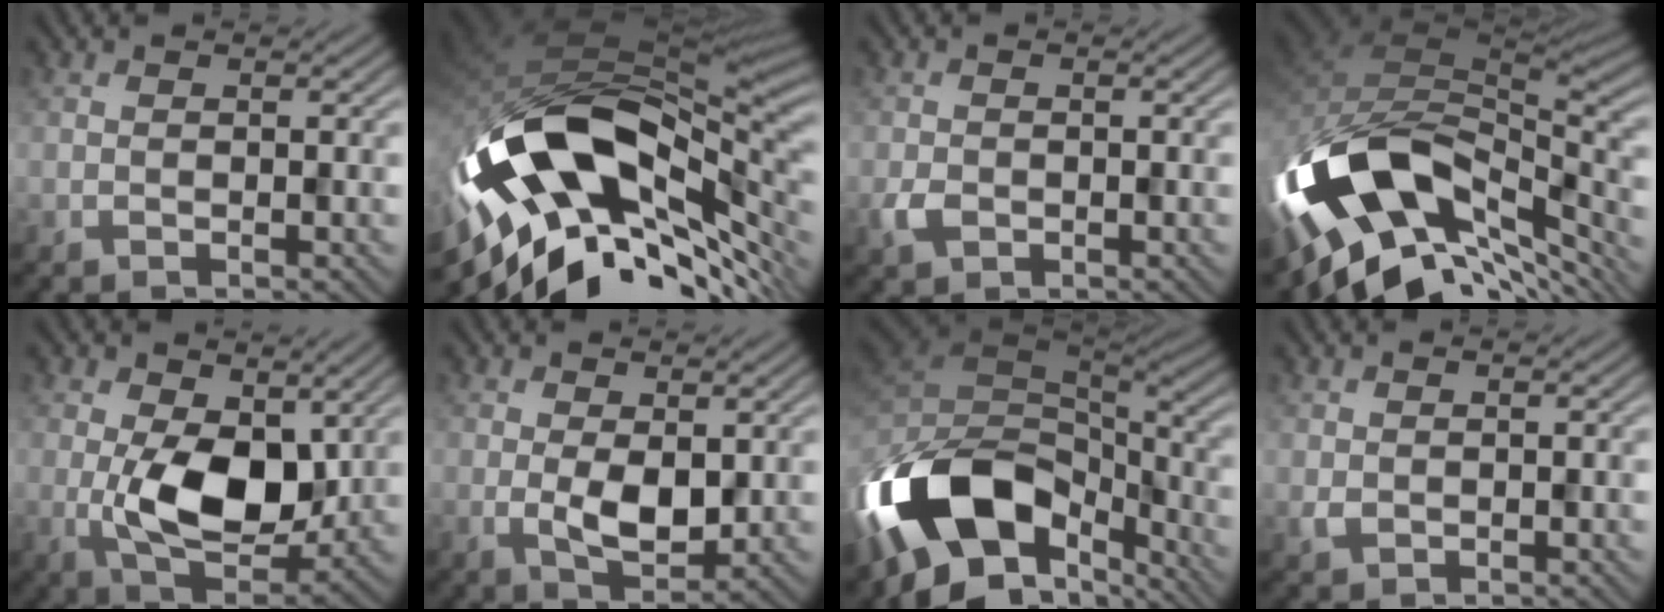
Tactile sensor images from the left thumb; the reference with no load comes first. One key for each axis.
{"total": 19.6, "fx": -5.6, "fy": 9.9, "fz": 15.9, "tx": -0.306, "ty": -0.025, "tz": -0.099}
{"total": 2.1, "fx": -0.8, "fy": 1.6, "fz": 1.1, "tx": -0.029, "ty": -0.007, "tz": -0.021}
{"total": 16.5, "fx": -6.0, "fy": 9.8, "fz": 11.9, "tx": -0.248, "ty": -0.020, "tz": -0.108}
{"total": 10.8, "fx": 0.4, "fy": 6.4, "fz": 8.7, "tx": -0.171, "ty": -0.013, "tz": 0.009}
{"total": 4.6, "fx": 0.2, "fy": 2.6, "fz": 3.8, "tx": -0.075, "ty": -0.010, "tz": 0.006}
{"total": 17.4, "fx": -7.8, "fy": 9.7, "fz": 12.1, "tx": -0.291, "ty": -0.034, "tz": -0.126}
{"total": 1.0, "fx": 0.2, "fy": 0.8, "fz": 0.5, "tx": -0.015, "ty": -0.001, "tz": 0.007}